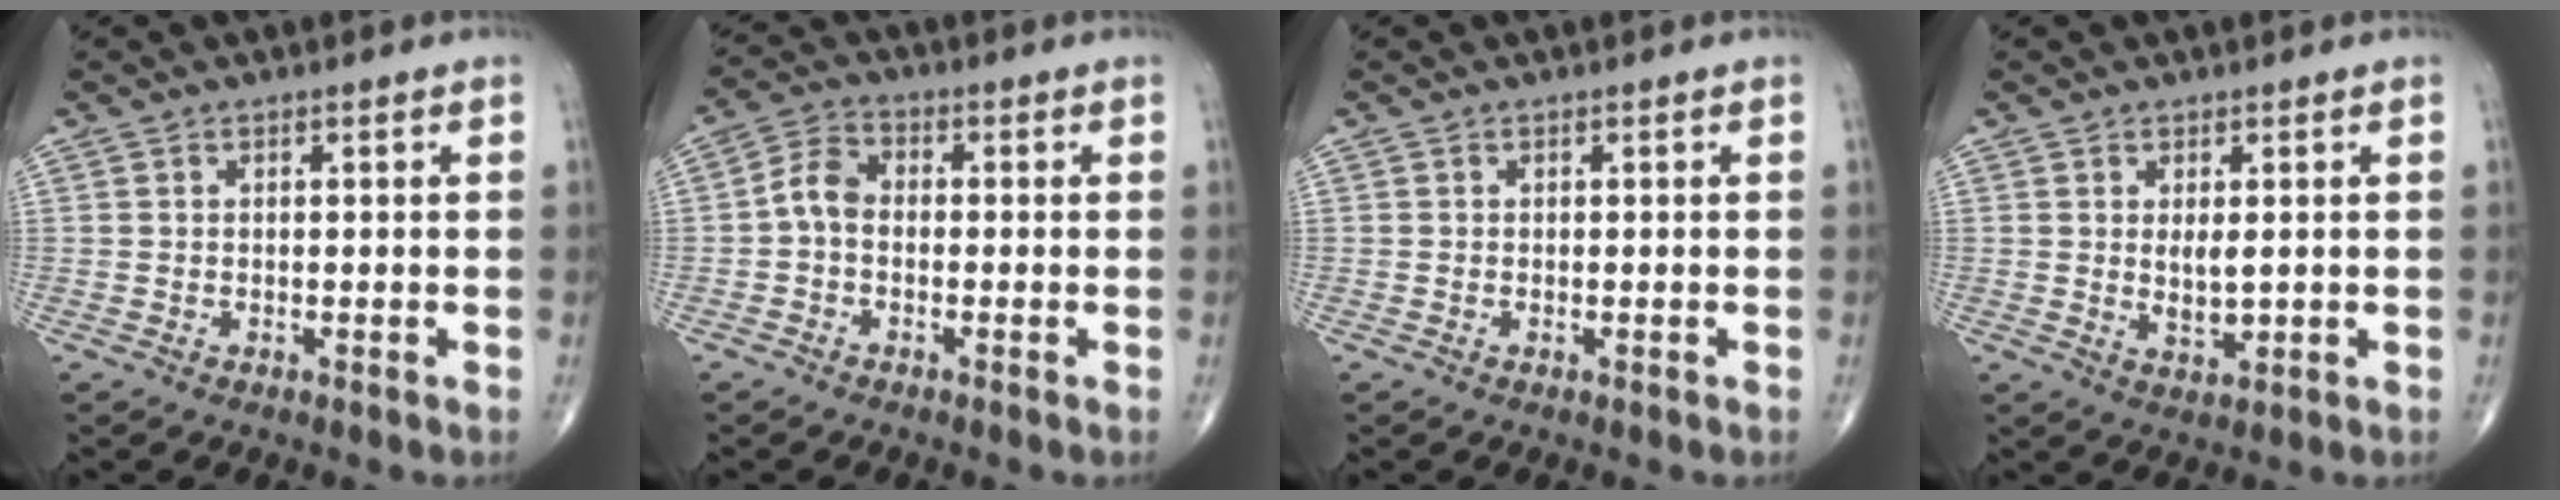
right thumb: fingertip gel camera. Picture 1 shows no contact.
{"total": 4.7, "force": [-0.9, 3.2, 3.3], "torque": [-0.056, 0.018, -0.031]}
{"total": 0.0}
{"total": 3.5, "force": [0.6, 1.5, 3.1], "torque": [-0.051, -0.012, 0.016]}